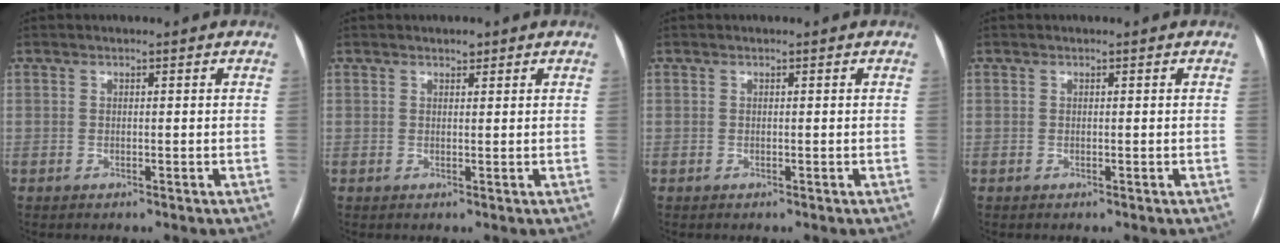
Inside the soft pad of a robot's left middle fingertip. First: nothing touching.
{"total": 1.0, "force": [0.8, 0.4, 0.4], "torque": [-0.009, 0.000, 0.012]}
{"total": 0.0}
{"total": 0.0}